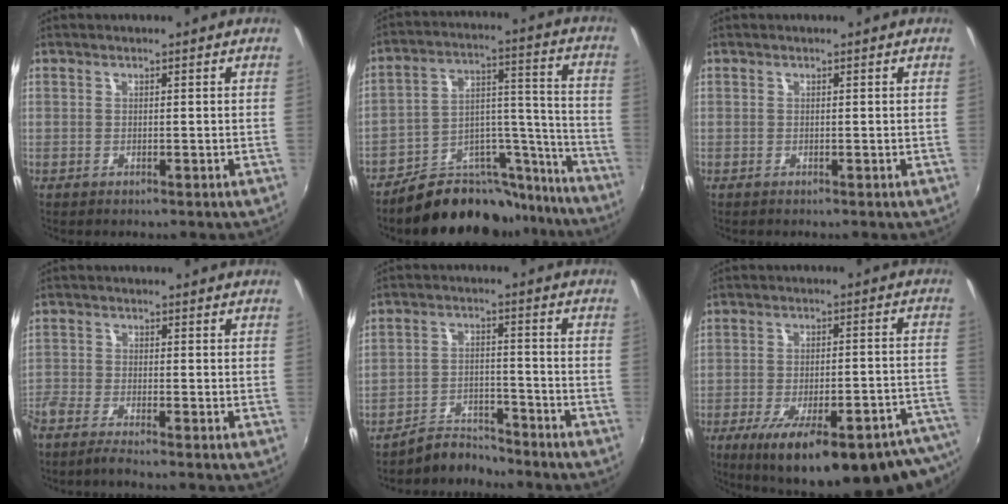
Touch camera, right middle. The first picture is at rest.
{"total": 16.7, "force": [-14.9, 6.8, 3.5], "torque": [-0.039, 0.068, -0.216]}
{"total": 0.0}
{"total": 4.7, "force": [-4.1, 0.2, 2.3], "torque": [-0.069, -0.016, -0.084]}
{"total": 5.9, "force": [-5.8, 1.0, 0.0], "torque": [-0.007, 0.018, -0.098]}
{"total": 25.9, "force": [-19.0, 5.2, 16.8], "torque": [-0.224, -0.041, -0.250]}